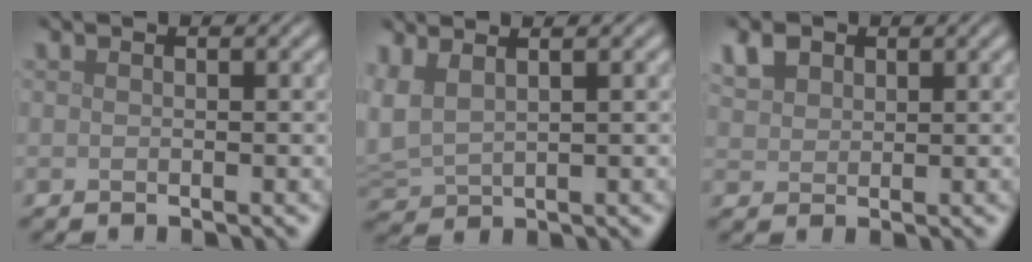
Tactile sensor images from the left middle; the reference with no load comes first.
{"total": 2.8, "force": [1.7, 1.0, 1.9], "torque": [-0.058, 0.011, 0.039]}
{"total": 2.5, "force": [1.4, 1.8, 1.0], "torque": [-0.029, 0.006, 0.026]}